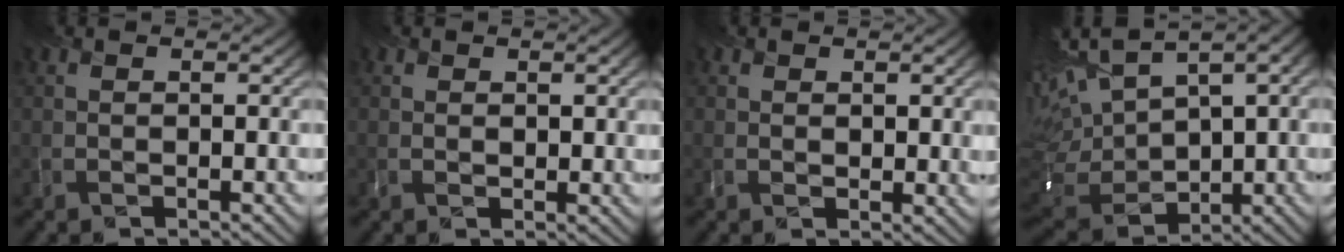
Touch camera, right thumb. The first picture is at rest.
{"total": 1.3, "force": [0.6, 1.0, 0.7], "torque": [-0.010, -0.004, 0.017]}
{"total": 1.9, "force": [0.7, 1.2, 1.4], "torque": [-0.021, -0.005, 0.020]}
{"total": 13.1, "force": [3.9, 6.7, 10.5], "torque": [-0.264, 0.002, 0.095]}